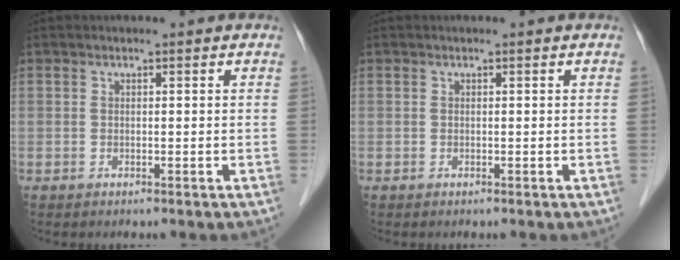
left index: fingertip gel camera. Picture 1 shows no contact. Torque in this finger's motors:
{"motor_torque": [-0.07, -0.07, 0.00, 0.00]}